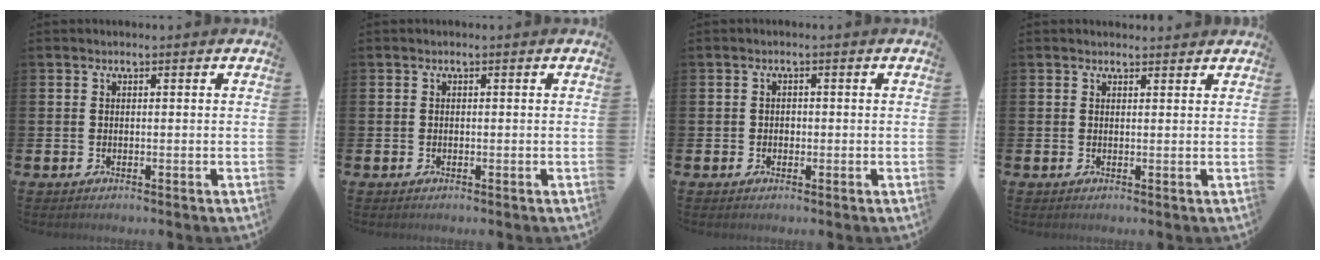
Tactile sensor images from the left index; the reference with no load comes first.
{"total": 0.0}
{"total": 1.0, "force": [-0.2, 0.9, 0.3], "torque": [0.007, 0.000, -0.009]}
{"total": 1.1, "force": [1.1, 0.3, 0.0], "torque": [0.007, -0.003, 0.018]}